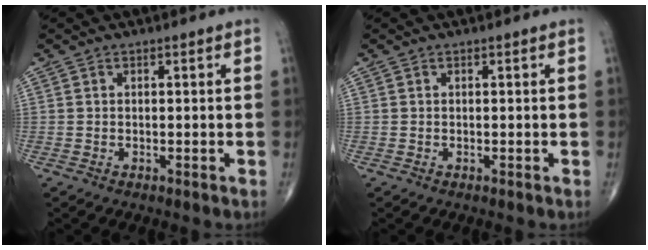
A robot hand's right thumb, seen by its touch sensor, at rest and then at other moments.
{"total": 0.0}